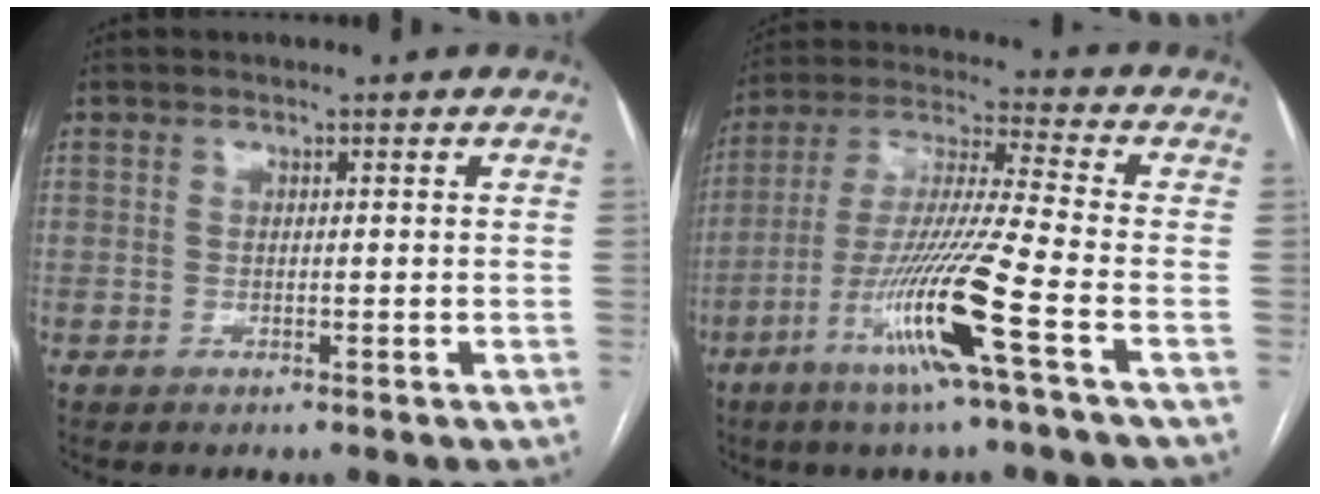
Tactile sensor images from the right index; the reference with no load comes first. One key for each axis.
{"total": 14.7, "fx": -6.7, "fy": -1.6, "fz": 13.0, "tx": -0.263, "ty": -0.019, "tz": -0.129}